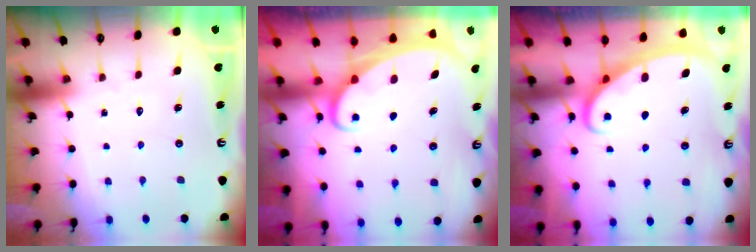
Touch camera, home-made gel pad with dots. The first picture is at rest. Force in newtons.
{"total": 2.4, "press": 2.4, "slide": 0.3}
{"total": 2.6, "press": 2.5, "slide": 0.4}